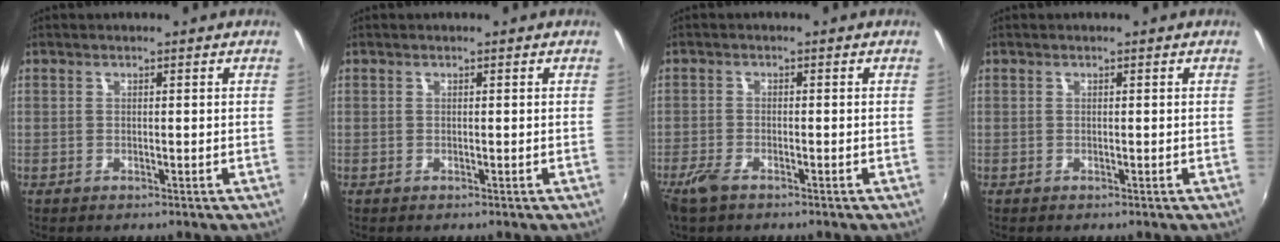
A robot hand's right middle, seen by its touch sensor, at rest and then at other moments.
{"total": 0.0}
{"total": 3.6, "force": [-2.6, 1.3, 2.2], "torque": [-0.060, -0.008, -0.052]}
{"total": 0.0}